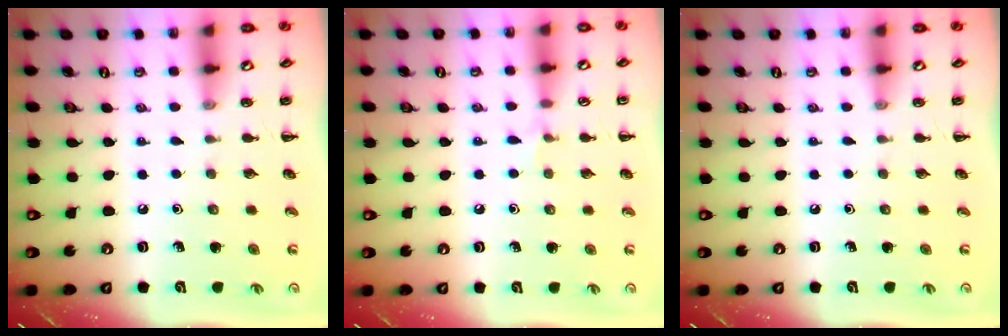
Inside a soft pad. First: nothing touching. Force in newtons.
{"total": 3.7, "press": 3.5, "slide": 1.3}
{"total": 0.0}